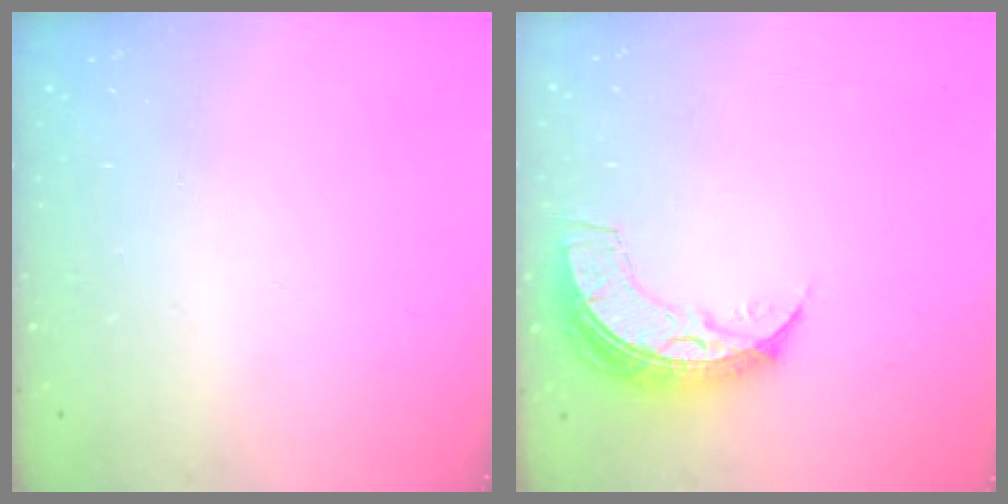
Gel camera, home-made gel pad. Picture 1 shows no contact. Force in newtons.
{"total": 9.0, "press": 9.0, "slide": 0.8}